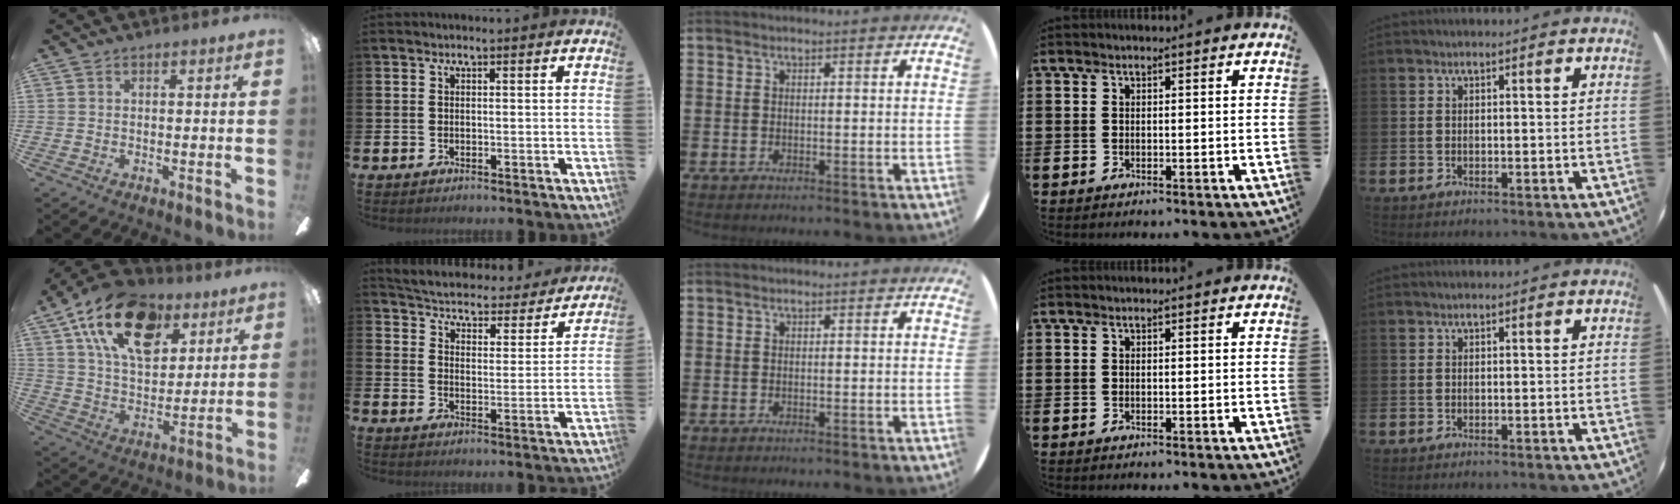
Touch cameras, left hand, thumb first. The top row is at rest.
{"thumb": {"total": 21.2, "force": [11.1, 12.3, 13.2], "torque": [-0.219, -0.038, 0.198]}, "index": {"total": 4.6, "force": [4.5, 0.9, 0.7], "torque": [-0.040, -0.042, 0.070]}}